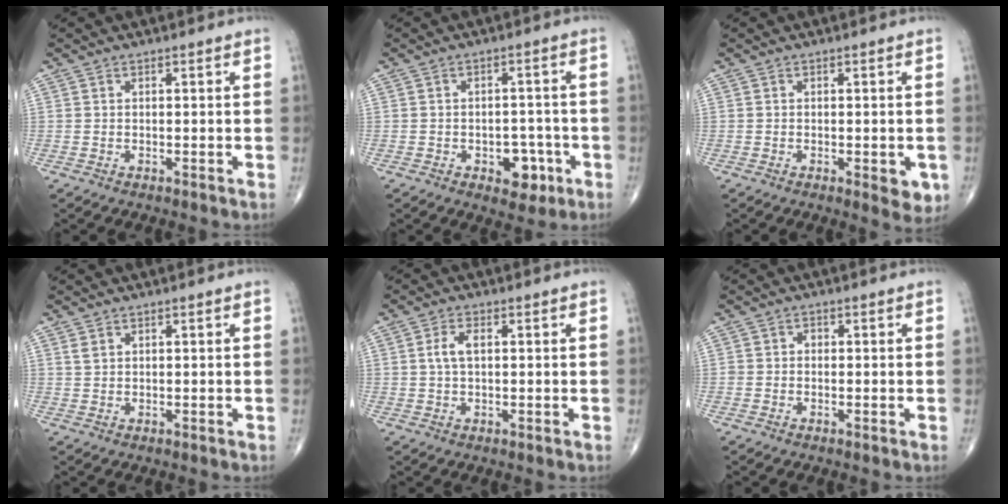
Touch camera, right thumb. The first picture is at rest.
{"total": 6.2, "force": [-2.5, 4.0, 4.0], "torque": [-0.018, 0.020, -0.026]}
{"total": 4.0, "force": [-1.1, 1.6, 3.5], "torque": [-0.028, -0.005, -0.010]}
{"total": 1.2, "force": [0.7, 0.7, 0.6], "torque": [-0.008, 0.003, 0.014]}
{"total": 3.4, "force": [0.6, 1.6, 2.9], "torque": [-0.066, 0.007, 0.010]}
{"total": 1.1, "force": [-0.1, 0.9, 0.5], "torque": [0.001, 0.004, -0.006]}